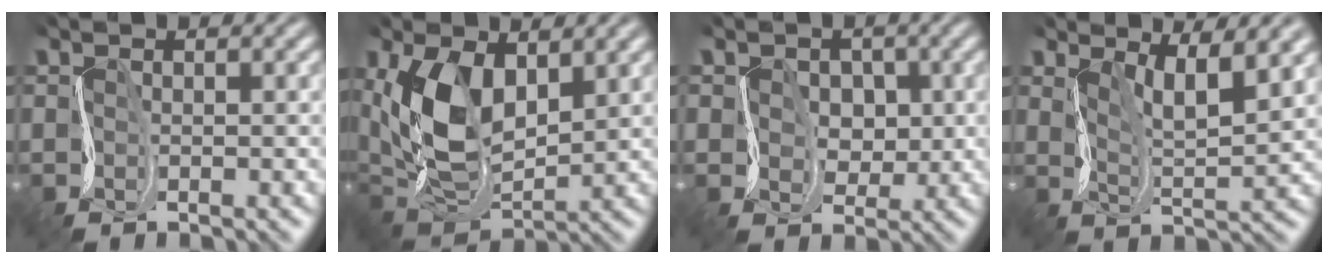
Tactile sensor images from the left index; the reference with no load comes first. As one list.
[{"total": 7.6, "force": [1.1, 4.2, 6.2], "torque": [-0.133, -0.008, 0.010]}, {"total": 4.0, "force": [0.5, 3.4, 2.0], "torque": [-0.042, 0.008, 0.001]}, {"total": 4.5, "force": [2.5, 1.1, 3.6], "torque": [-0.066, -0.009, 0.038]}]